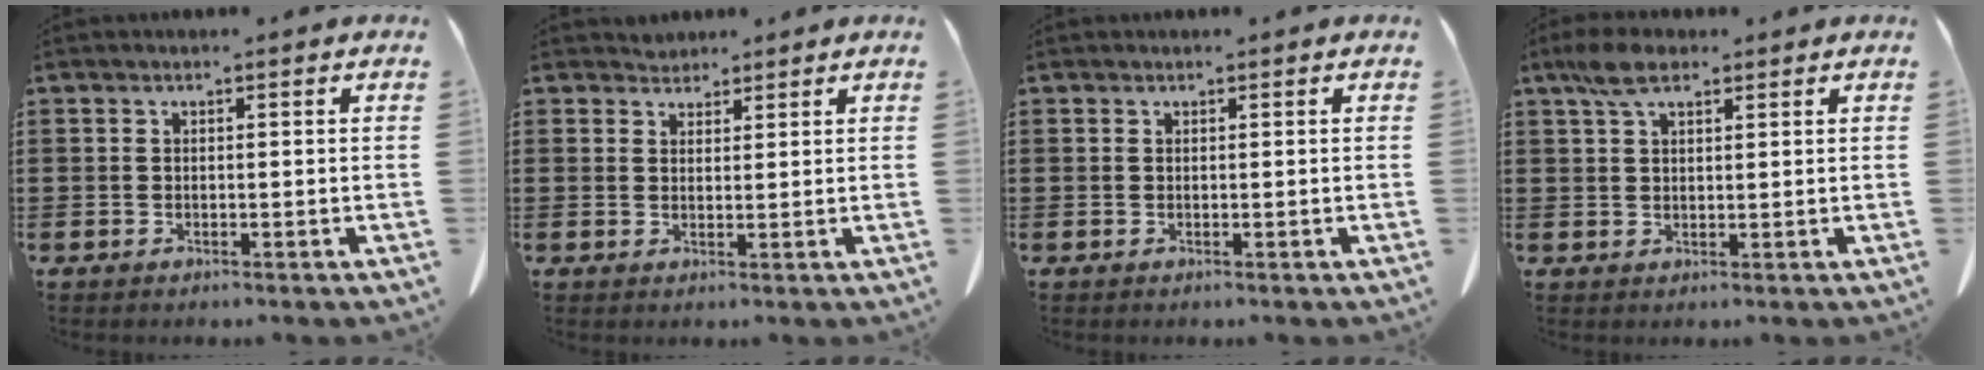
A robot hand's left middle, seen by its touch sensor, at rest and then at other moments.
{"total": 2.4, "force": [2.1, 1.0, -0.2], "torque": [-0.003, 0.001, 0.042]}
{"total": 0.0}
{"total": 4.8, "force": [2.9, 1.9, 3.2], "torque": [-0.072, 0.007, 0.054]}